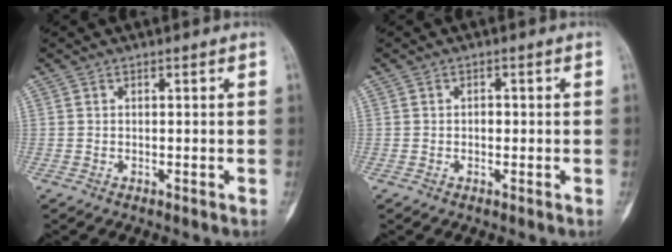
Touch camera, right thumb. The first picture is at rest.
{"total": 1.2, "force": [-0.1, 0.9, 0.8], "torque": [-0.006, 0.003, -0.004]}